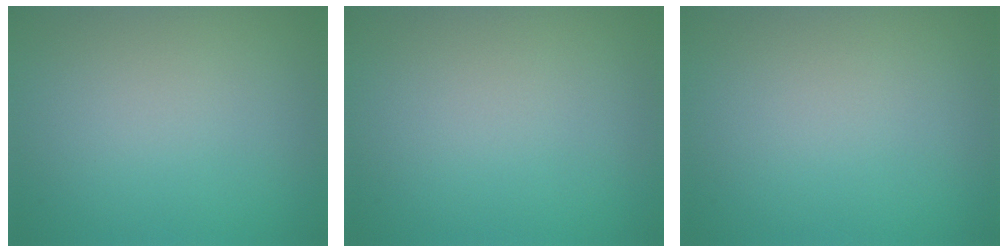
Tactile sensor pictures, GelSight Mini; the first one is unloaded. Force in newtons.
{"total": 0.0}
{"total": 0.0}